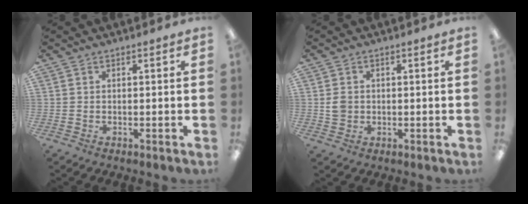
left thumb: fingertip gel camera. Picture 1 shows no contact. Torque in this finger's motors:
{"motor_torque": [-0.12, 0.15, 0.22, -0.26, 0.00]}